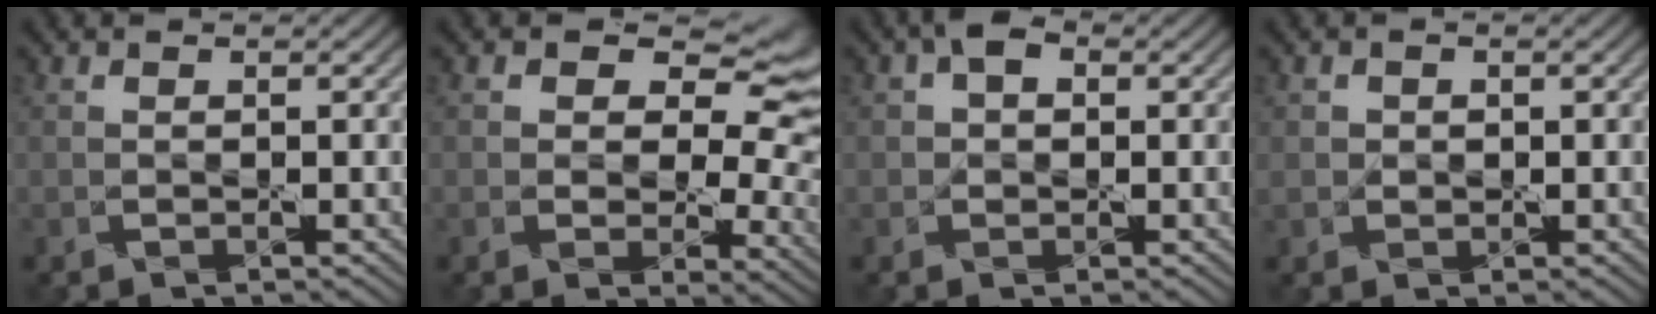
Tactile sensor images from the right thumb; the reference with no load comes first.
{"total": 11.5, "force": [3.5, 7.8, 7.8], "torque": [-0.112, 0.001, 0.066]}
{"total": 2.3, "force": [0.7, 1.8, 1.2], "torque": [-0.018, 0.010, 0.001]}
{"total": 1.9, "force": [0.0, 1.9, 0.3], "torque": [-0.008, 0.001, -0.001]}